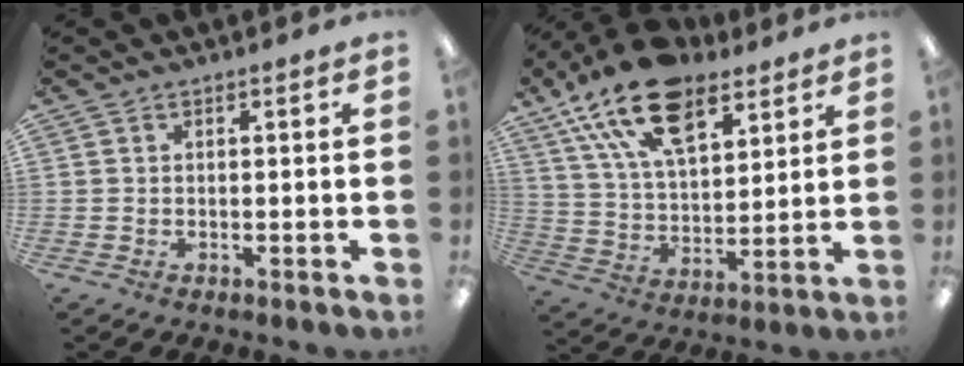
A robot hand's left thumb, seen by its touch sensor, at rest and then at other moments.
{"total": 20.0, "force": [12.5, 10.3, 11.7], "torque": [-0.213, -0.048, 0.223]}